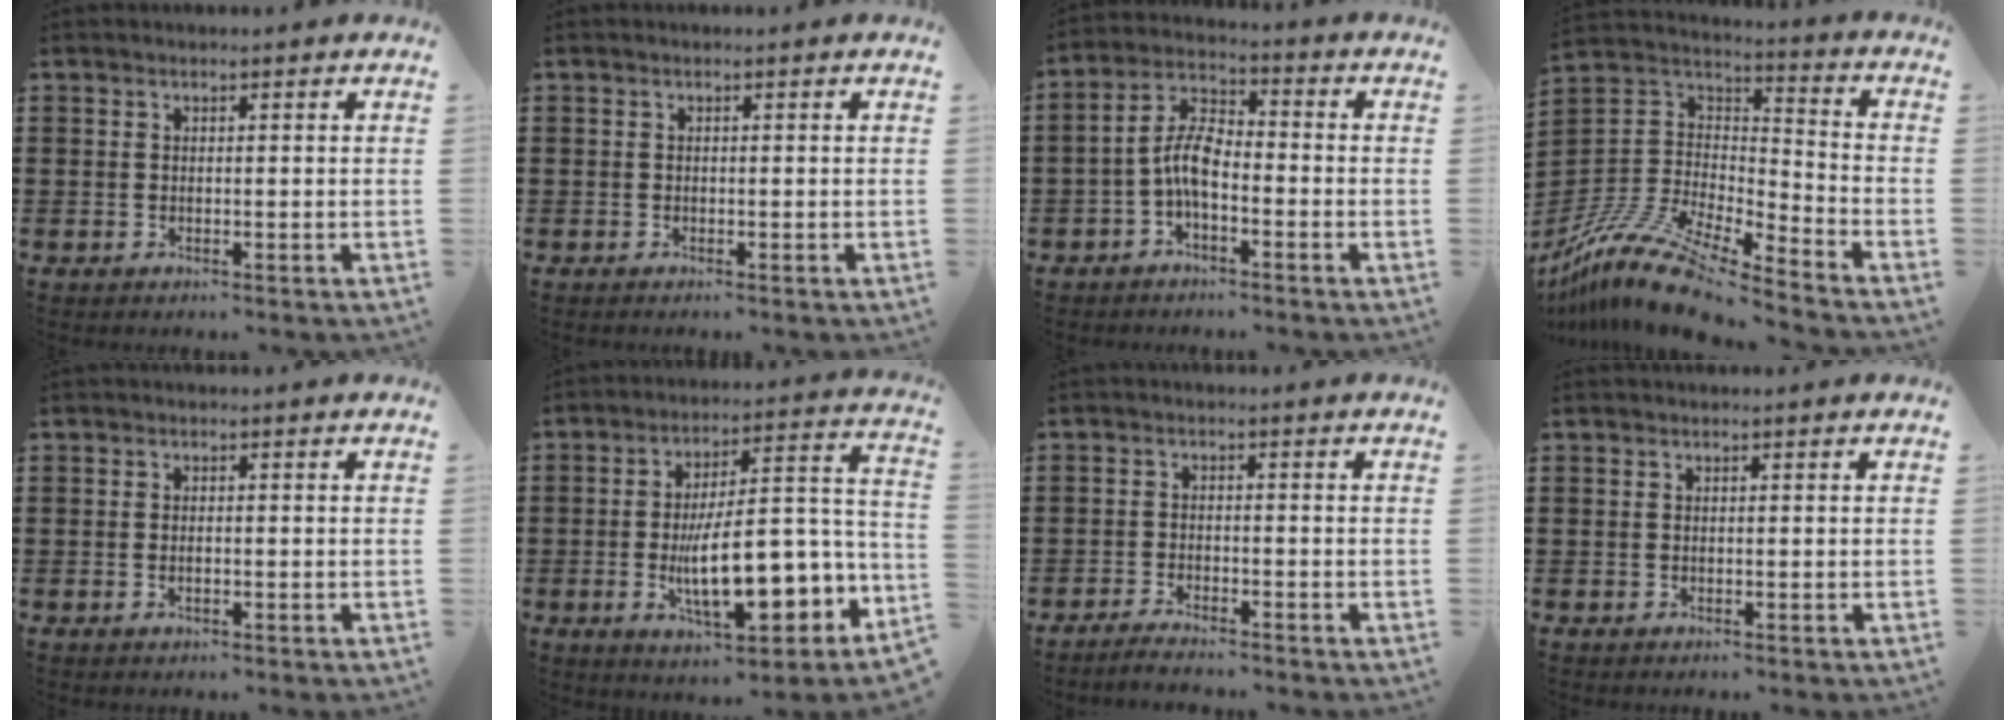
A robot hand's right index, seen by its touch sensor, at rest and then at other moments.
{"total": 0.0}
{"total": 6.5, "force": [-2.2, 2.8, 5.4], "torque": [-0.122, 0.006, -0.047]}
{"total": 13.2, "force": [-10.6, 2.6, 7.3], "torque": [-0.160, 0.020, -0.210]}
{"total": 0.9, "force": [-0.2, 0.3, 0.8], "torque": [-0.018, -0.004, -0.003]}
{"total": 15.0, "force": [-3.9, 5.5, 13.4], "torque": [-0.191, -0.015, -0.068]}
{"total": 2.0, "force": [-2.0, 0.0, 0.1], "torque": [-0.005, 0.006, -0.040]}
{"total": 0.0}